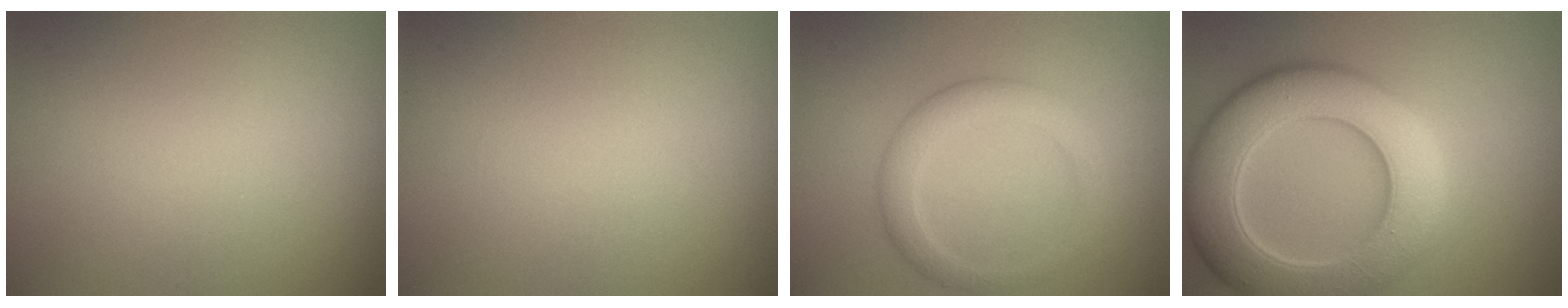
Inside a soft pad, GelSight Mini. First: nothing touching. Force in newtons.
{"total": 0.0}
{"total": 2.9, "press": 2.9, "slide": 0.2}
{"total": 10.3, "press": 10.3, "slide": 0.4}